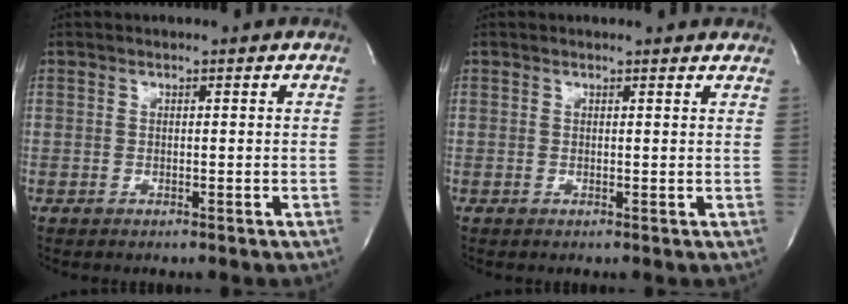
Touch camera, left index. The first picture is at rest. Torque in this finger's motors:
{"motor_torque": [0.03, -0.24, -0.08, -0.04]}